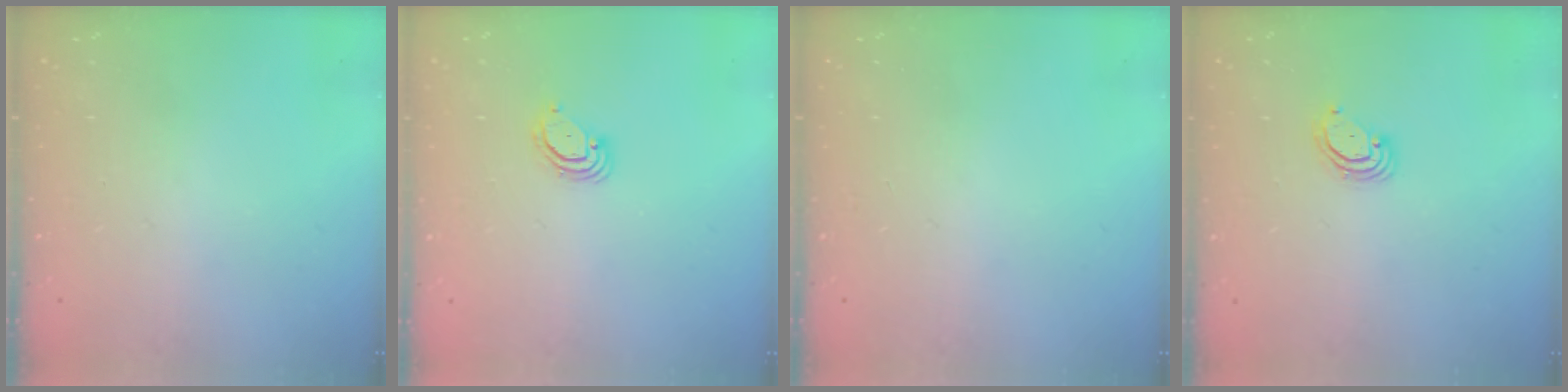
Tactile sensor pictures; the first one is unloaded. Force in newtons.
{"total": 3.2, "press": 3.2, "slide": 0.2}
{"total": 0.0}
{"total": 3.0, "press": 2.9, "slide": 0.3}